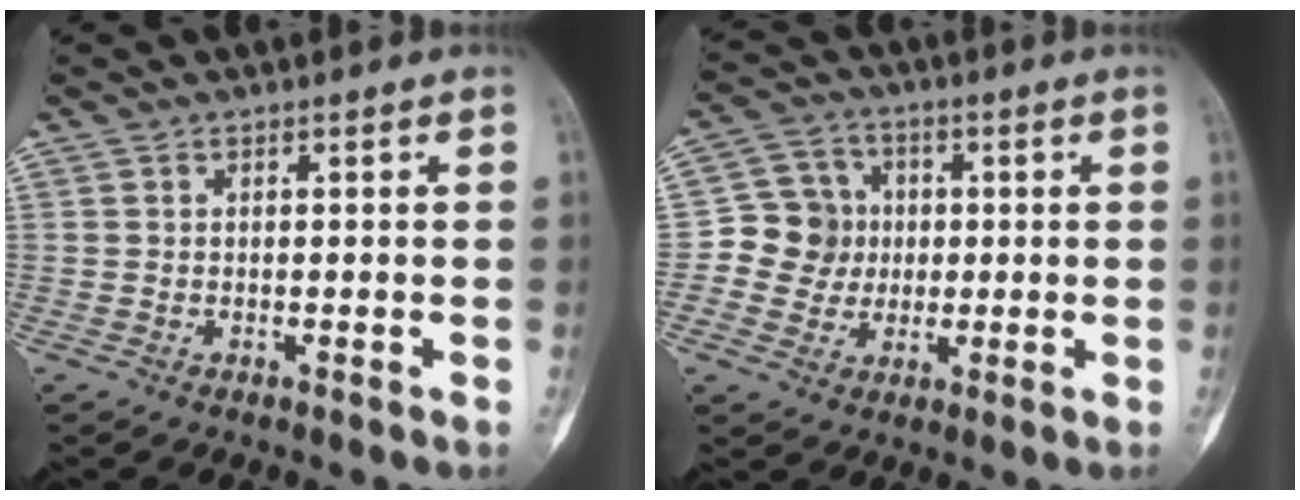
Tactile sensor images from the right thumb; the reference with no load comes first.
{"total": 8.9, "force": [-0.2, 8.6, 2.5], "torque": [0.004, 0.016, -0.011]}